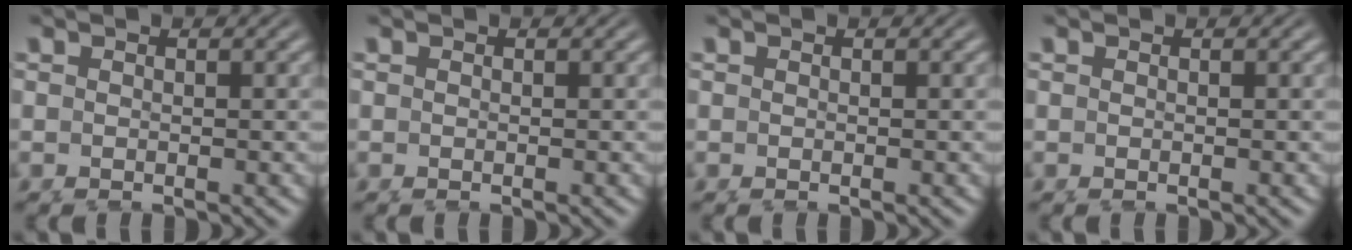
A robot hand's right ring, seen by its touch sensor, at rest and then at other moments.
{"total": 0.0}
{"total": 0.0}
{"total": 0.0}